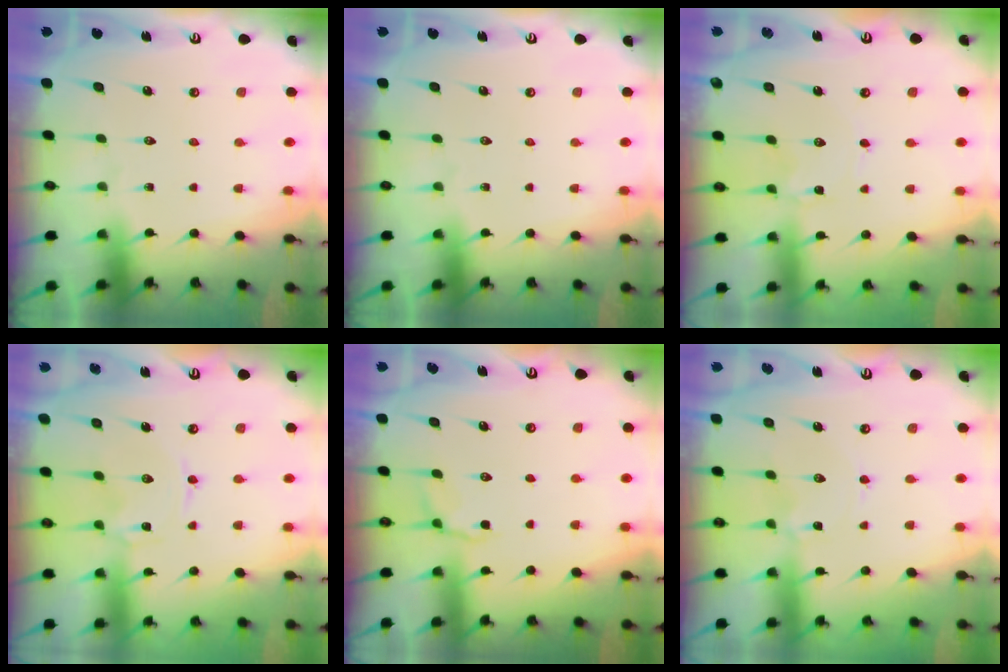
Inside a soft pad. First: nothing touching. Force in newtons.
{"total": 0.0}
{"total": 0.7, "press": 0.7, "slide": 0.2}
{"total": 0.0}
{"total": 3.9, "press": 3.4, "slide": 2.0}
{"total": 0.0}